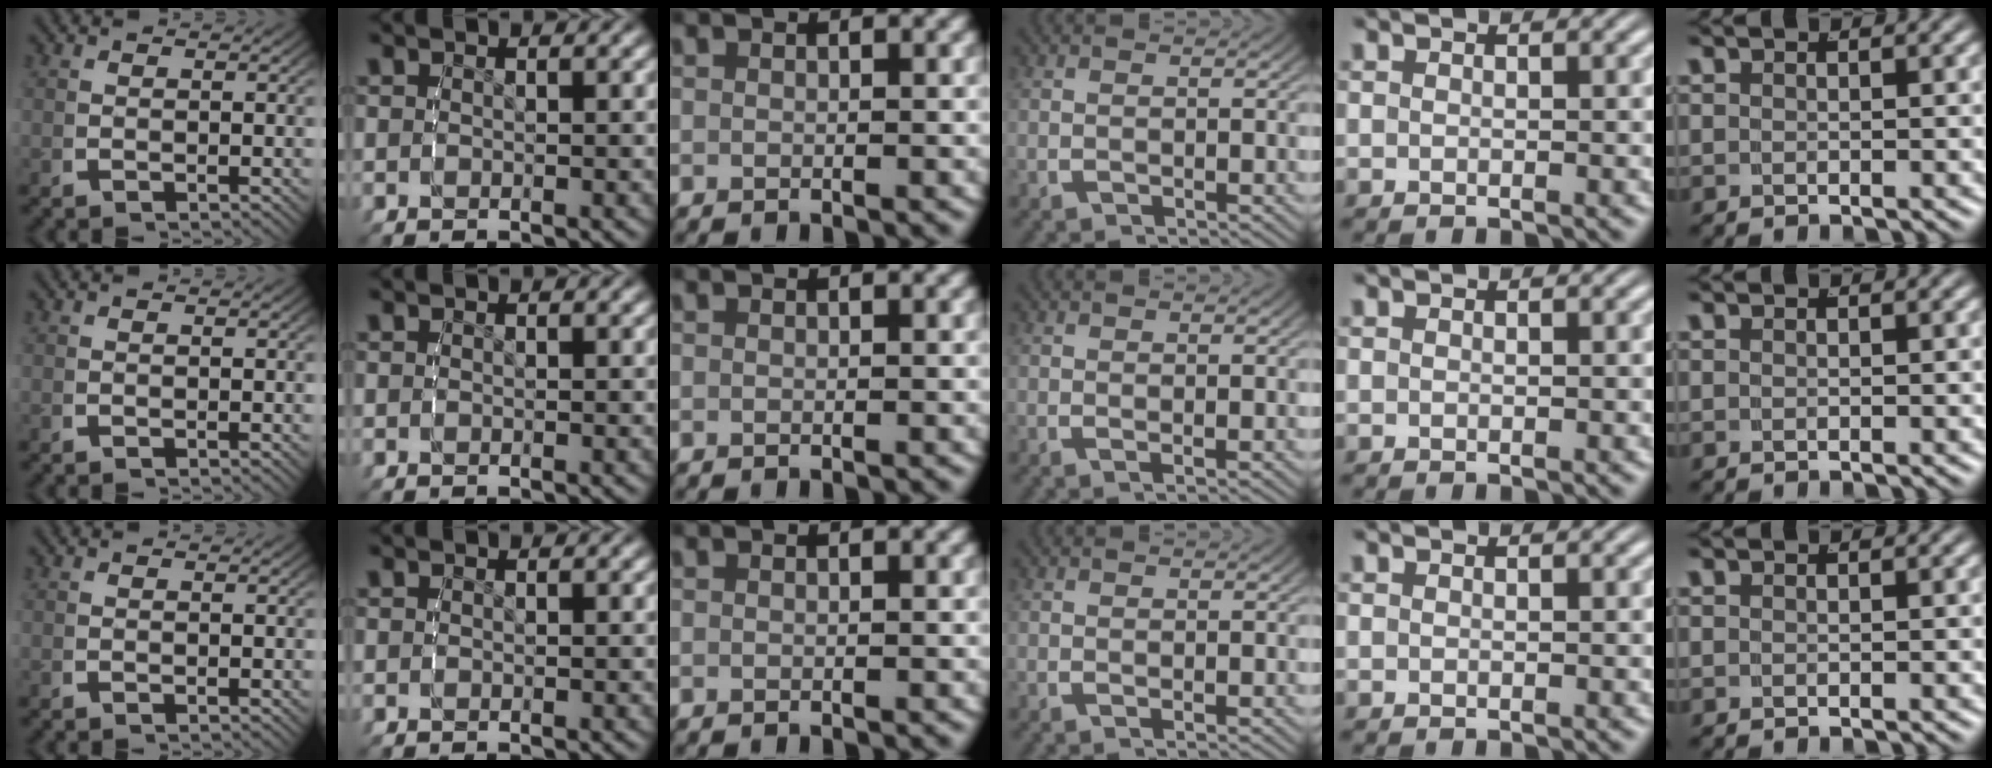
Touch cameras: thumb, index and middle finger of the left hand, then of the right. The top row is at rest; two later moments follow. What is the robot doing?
{"motion": "lift_and_place", "object": "button"}